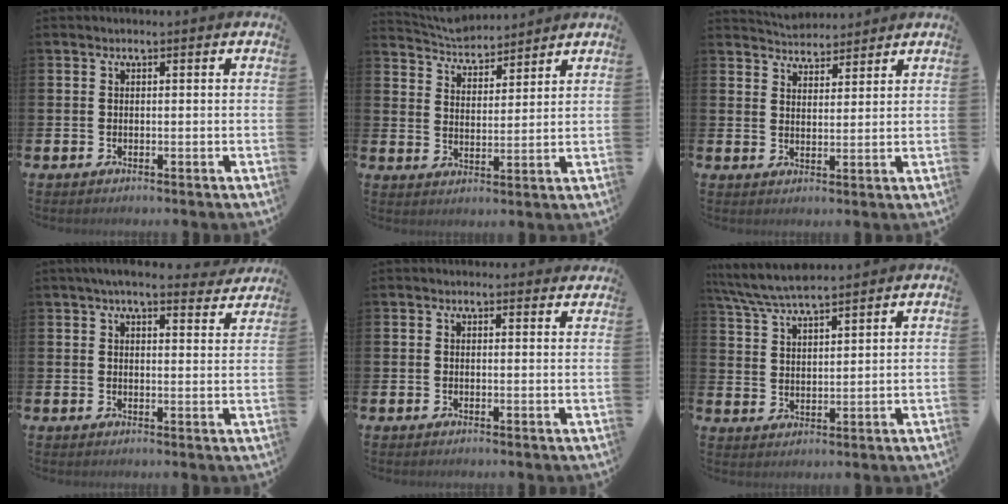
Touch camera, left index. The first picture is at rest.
{"total": 4.8, "force": [4.7, 1.0, 0.0], "torque": [-0.024, -0.032, 0.082]}
{"total": 4.1, "force": [4.0, 0.6, -0.5], "torque": [-0.009, -0.021, 0.075]}
{"total": 5.1, "force": [4.7, 1.0, 2.0], "torque": [-0.029, -0.021, 0.080]}
{"total": 0.7, "force": [0.5, 0.4, 0.2], "torque": [0.007, 0.000, 0.007]}
{"total": 6.2, "force": [5.8, 0.6, 1.9], "torque": [-0.059, -0.021, 0.106]}